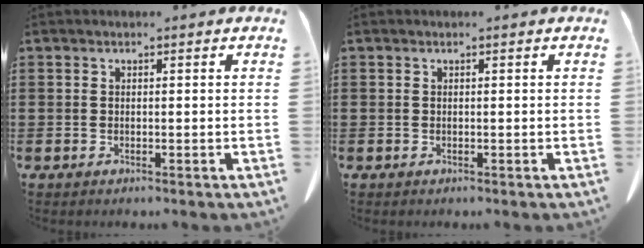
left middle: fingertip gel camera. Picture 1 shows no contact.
{"total": 0.0}